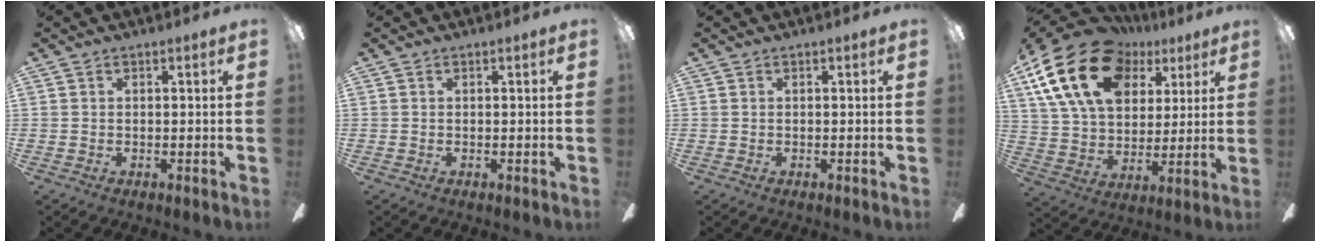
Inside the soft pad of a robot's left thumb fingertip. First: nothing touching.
{"total": 0.0}
{"total": 0.0}
{"total": 23.6, "force": [11.0, 15.6, 13.8], "torque": [-0.265, -0.036, 0.196]}